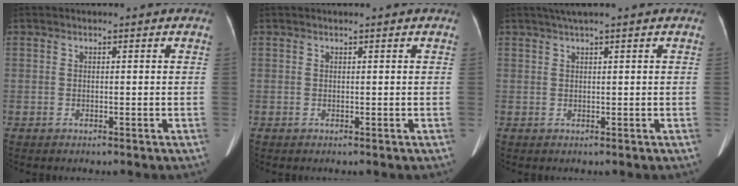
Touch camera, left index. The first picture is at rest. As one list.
[{"total": 0.0}, {"total": 2.2, "force": [1.6, -0.3, 1.5], "torque": [-0.029, 0.018, 0.034]}]